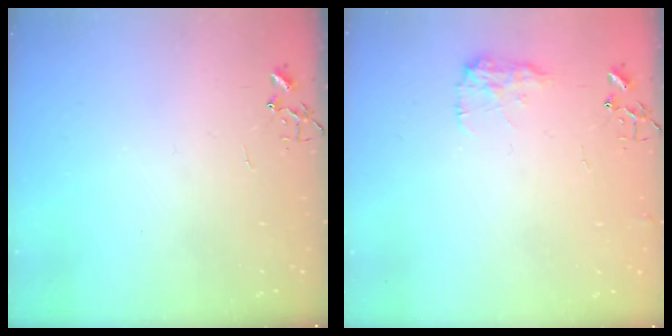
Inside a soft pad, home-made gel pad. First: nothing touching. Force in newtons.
{"total": 8.7, "press": 8.6, "slide": 0.5}